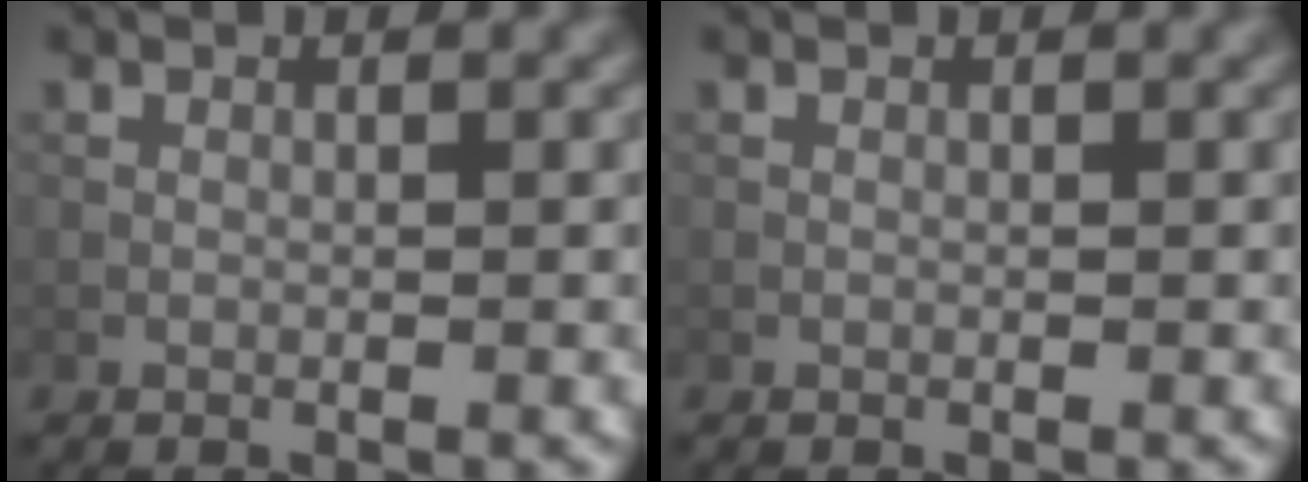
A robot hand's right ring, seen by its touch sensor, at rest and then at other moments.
{"total": 0.0}